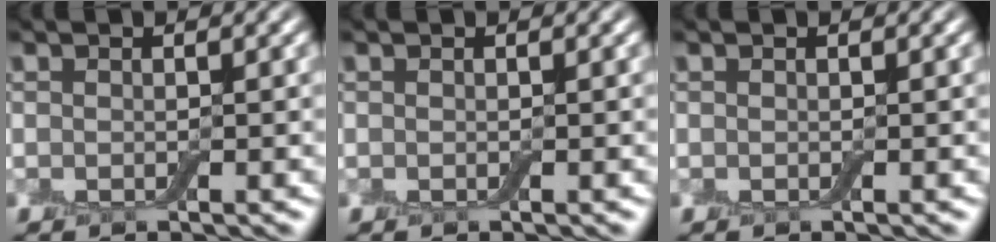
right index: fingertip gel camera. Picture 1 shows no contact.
{"total": 0.0}
{"total": 0.0}